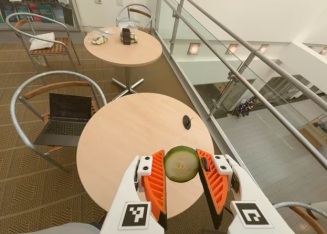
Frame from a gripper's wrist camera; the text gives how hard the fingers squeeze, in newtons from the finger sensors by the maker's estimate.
{"total": 8.3, "left": 8.4, "right": 8.3}